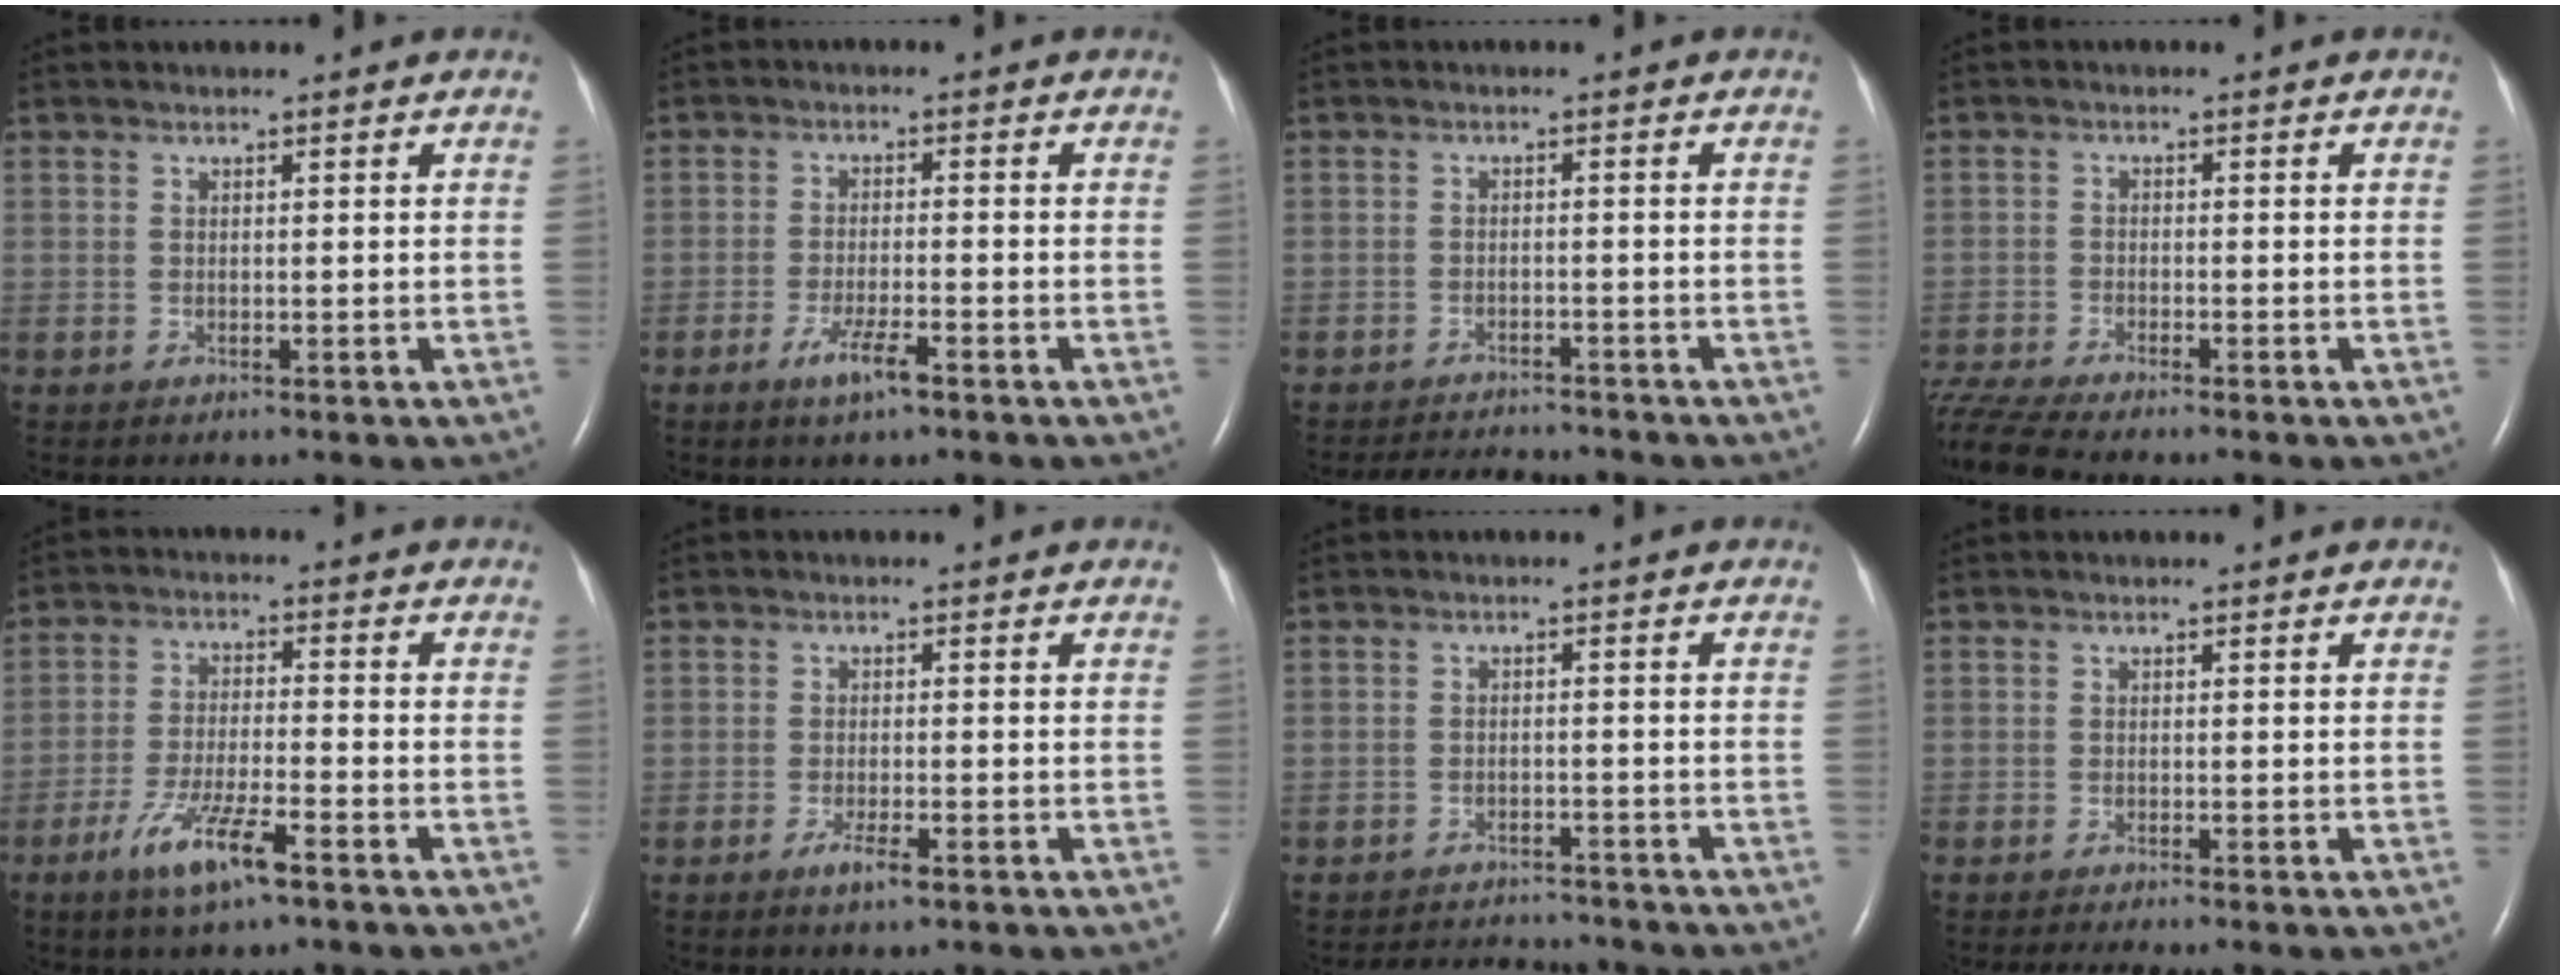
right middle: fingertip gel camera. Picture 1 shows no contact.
{"total": 4.4, "force": [-2.7, 0.4, 3.5], "torque": [-0.073, -0.006, -0.050]}
{"total": 6.3, "force": [-6.1, 1.1, 1.2], "torque": [-0.020, -0.006, -0.087]}
{"total": 7.9, "force": [-7.3, -0.2, 3.1], "torque": [-0.069, -0.015, -0.133]}
{"total": 8.2, "force": [-5.0, 0.9, 6.5], "torque": [-0.132, -0.014, -0.090]}
{"total": 2.7, "force": [-1.6, 0.4, 2.1], "torque": [-0.044, -0.004, -0.029]}
{"total": 6.9, "force": [-6.7, 1.3, 0.6], "torque": [-0.012, 0.003, -0.093]}
{"total": 2.4, "force": [-2.0, -0.3, 1.3], "torque": [-0.021, -0.004, -0.033]}